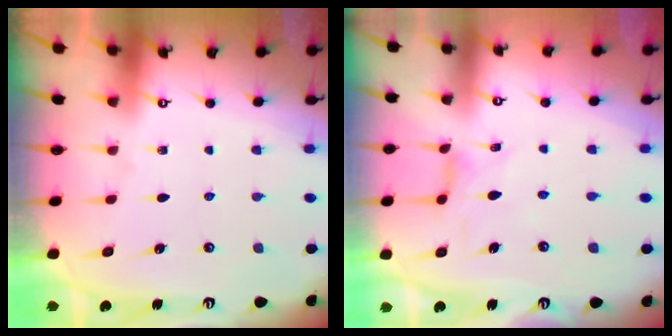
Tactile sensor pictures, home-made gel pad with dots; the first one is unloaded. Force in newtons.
{"total": 1.3, "press": 1.2, "slide": 0.4}